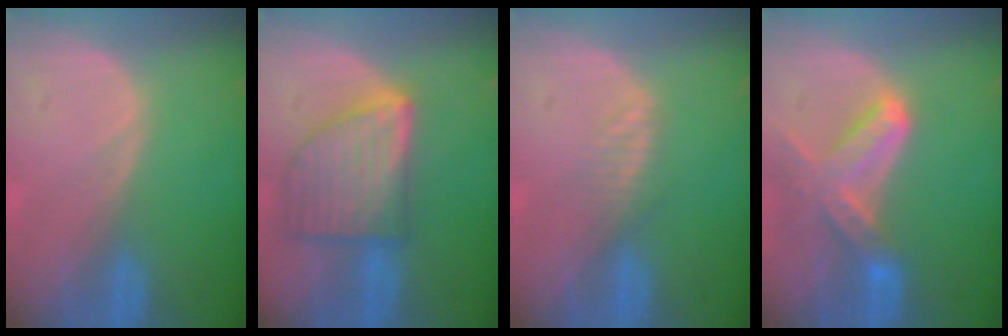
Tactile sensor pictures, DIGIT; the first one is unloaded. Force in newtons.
{"total": 9.0, "press": 9.0, "slide": 0.6}
{"total": 2.0, "press": 2.0, "slide": 0.2}
{"total": 7.0, "press": 6.5, "slide": 2.6}